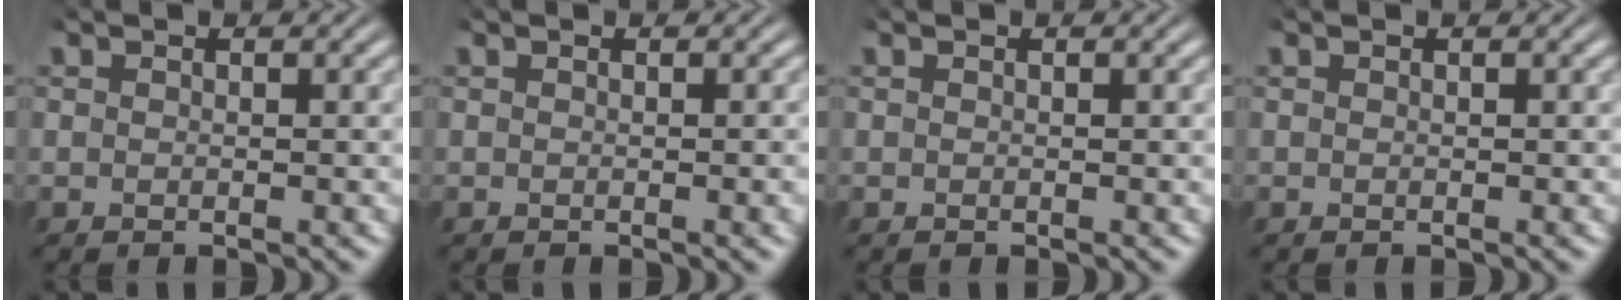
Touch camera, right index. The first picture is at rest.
{"total": 0.0}
{"total": 0.0}
{"total": 0.0}